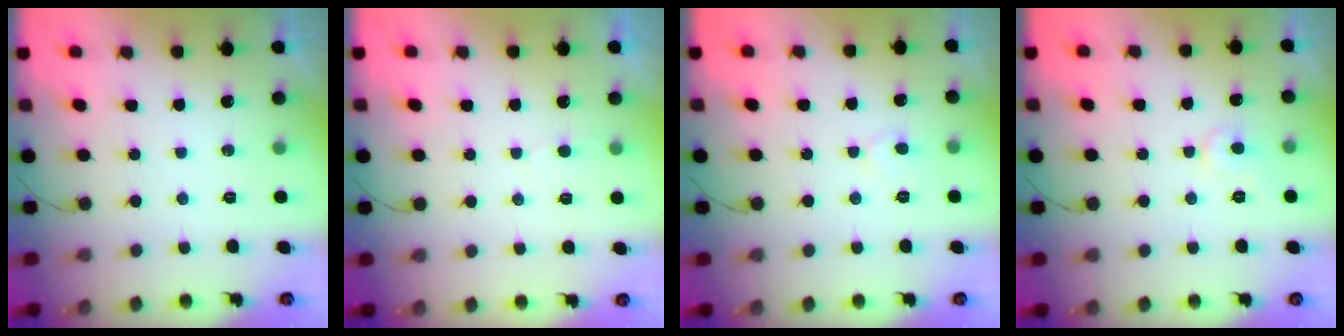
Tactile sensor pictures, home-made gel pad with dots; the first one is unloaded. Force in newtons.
{"total": 2.0, "press": 2.0, "slide": 0.1}
{"total": 3.7, "press": 3.7, "slide": 0.3}
{"total": 4.8, "press": 4.7, "slide": 0.6}